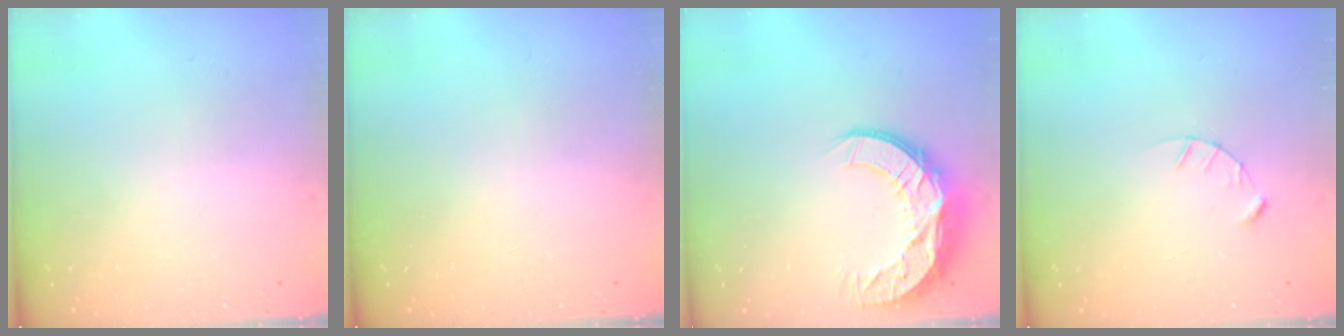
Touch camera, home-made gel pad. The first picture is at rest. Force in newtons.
{"total": 0.0}
{"total": 12.6, "press": 12.6, "slide": 0.7}
{"total": 2.4, "press": 2.4, "slide": 0.3}